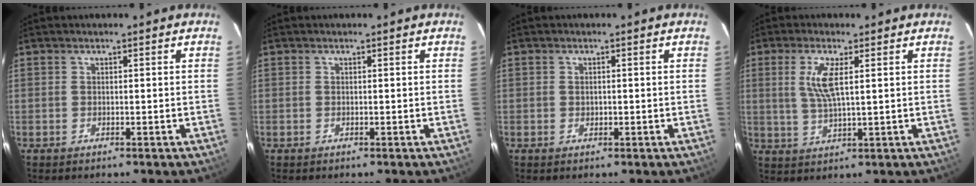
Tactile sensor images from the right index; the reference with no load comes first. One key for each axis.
{"total": 0.0}
{"total": 0.9, "fx": -0.1, "fy": 0.7, "fz": 0.5, "tx": -0.005, "ty": 0.001, "tz": 0.000}
{"total": 6.1, "fx": 1.6, "fy": 1.3, "fz": 5.7, "tx": -0.120, "ty": -0.001, "tz": 0.033}